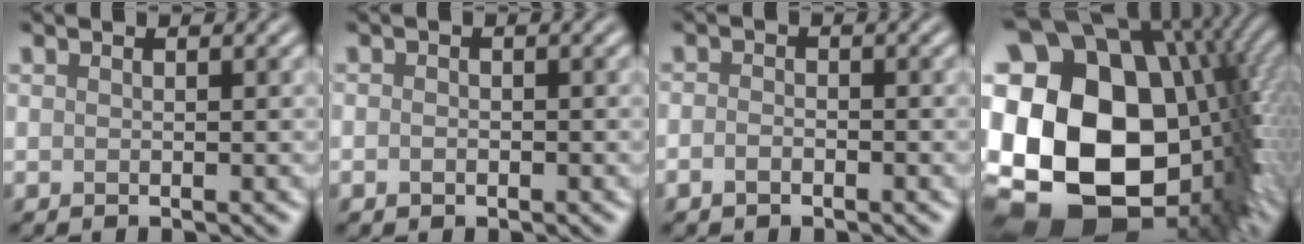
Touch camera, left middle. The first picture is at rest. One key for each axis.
{"total": 0.8, "fx": -0.3, "fy": 0.6, "fz": 0.4, "tx": -0.006, "ty": -0.001, "tz": -0.007}
{"total": 1.2, "fx": -0.7, "fy": 0.7, "fz": 0.7, "tx": -0.013, "ty": 0.000, "tz": -0.017}
{"total": 23.4, "fx": -1.1, "fy": 17.2, "fz": 15.8, "tx": -0.306, "ty": -0.004, "tz": -0.027}